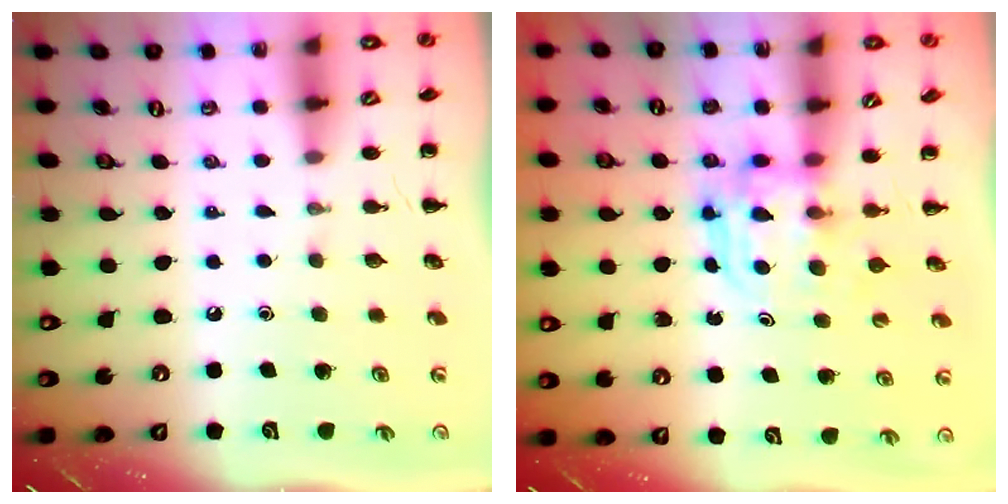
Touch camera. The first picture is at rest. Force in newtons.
{"total": 3.7, "press": 3.7, "slide": 0.2}